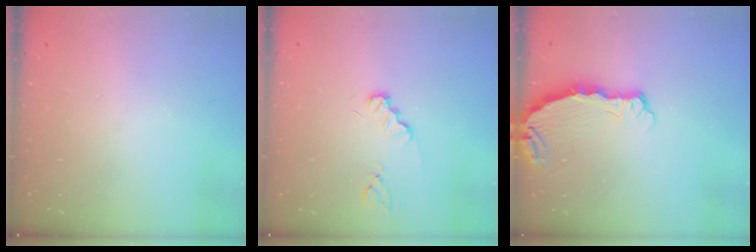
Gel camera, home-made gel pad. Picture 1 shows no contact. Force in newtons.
{"total": 1.3, "press": 1.3, "slide": 0.2}
{"total": 5.3, "press": 5.1, "slide": 1.3}